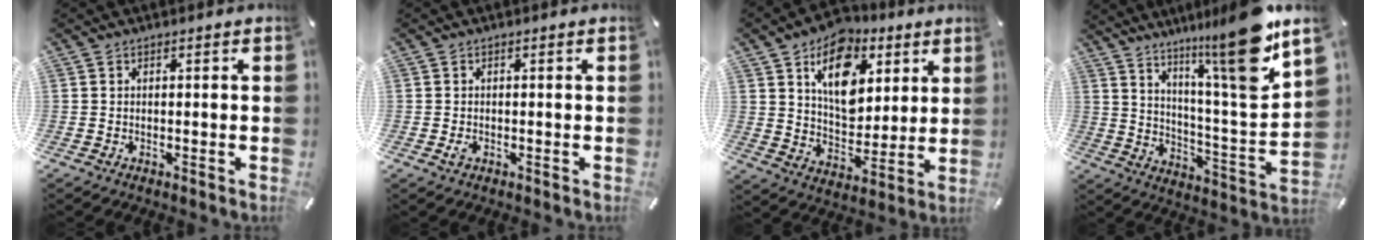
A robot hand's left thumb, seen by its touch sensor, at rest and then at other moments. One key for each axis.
{"total": 1.2, "fx": -0.3, "fy": 0.7, "fz": 0.8, "tx": -0.016, "ty": -0.001, "tz": -0.005}
{"total": 15.2, "fx": 7.0, "fy": 10.6, "fz": 8.4, "tx": -0.120, "ty": -0.036, "tz": 0.125}
{"total": 18.9, "fx": 13.4, "fy": 1.6, "fz": 13.2, "tx": -0.199, "ty": -0.109, "tz": 0.206}